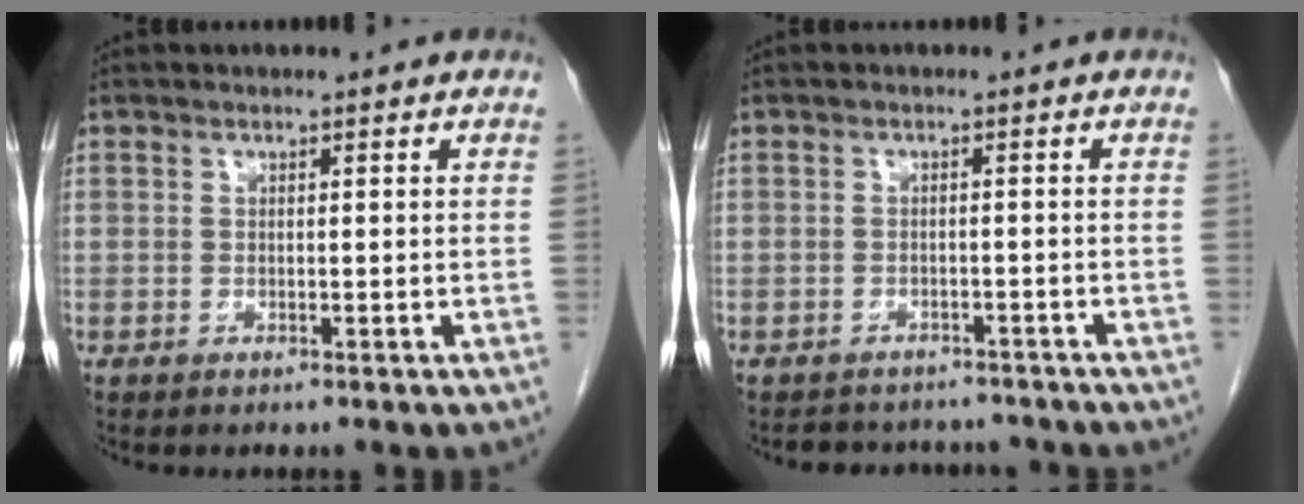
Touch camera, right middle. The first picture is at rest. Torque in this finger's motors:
{"motor_torque": [-0.09, 0.10, 0.00, 0.00]}